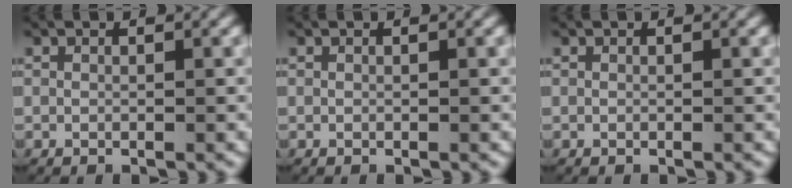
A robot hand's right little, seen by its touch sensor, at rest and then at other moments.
{"total": 0.0}
{"total": 0.0}